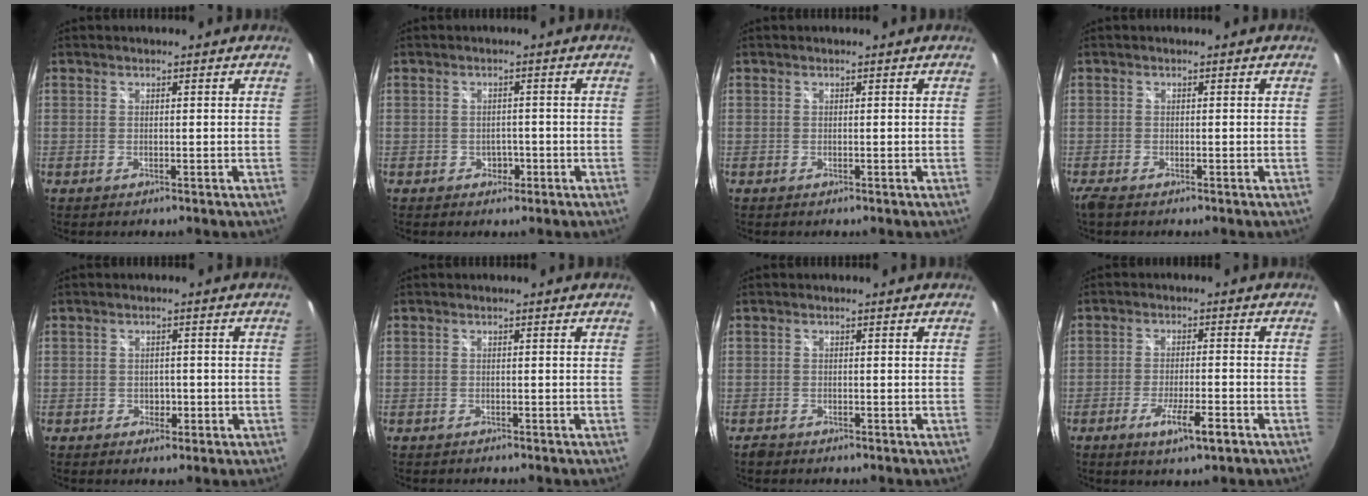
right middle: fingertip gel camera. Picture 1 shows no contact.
{"total": 1.9, "force": [-0.5, 1.7, 0.5], "torque": [-0.006, 0.004, -0.004]}
{"total": 0.0}
{"total": 2.0, "force": [-1.5, 0.5, 1.2], "torque": [-0.026, -0.008, -0.028]}
{"total": 2.0, "force": [-0.3, 1.7, 0.9], "torque": [-0.014, 0.001, -0.001]}
{"total": 0.0}
{"total": 1.2, "force": [-1.0, 0.6, 0.3], "torque": [-0.008, -0.003, -0.019]}
{"total": 6.2, "force": [-3.3, 0.7, 5.3], "torque": [-0.104, -0.013, -0.054]}